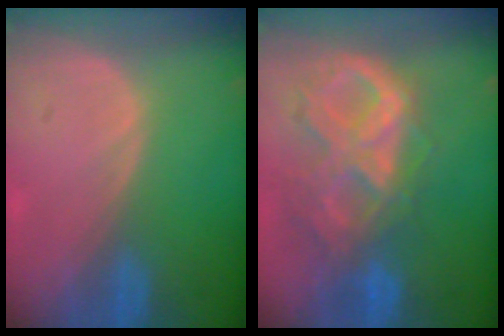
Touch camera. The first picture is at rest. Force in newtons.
{"total": 10.6, "press": 9.0, "slide": 5.7}